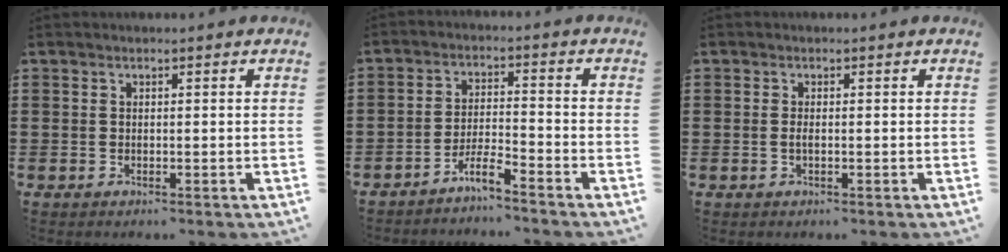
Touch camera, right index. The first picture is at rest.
{"total": 4.4, "force": [-3.9, 0.0, 1.9], "torque": [-0.053, -0.003, -0.082]}
{"total": 1.0, "force": [-0.2, 0.2, 0.9], "torque": [-0.017, -0.002, -0.004]}